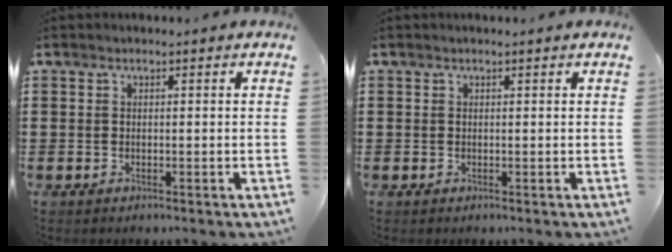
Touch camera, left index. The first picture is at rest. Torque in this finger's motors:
{"motor_torque": [-1.22, 0.92, -0.49, -0.21]}